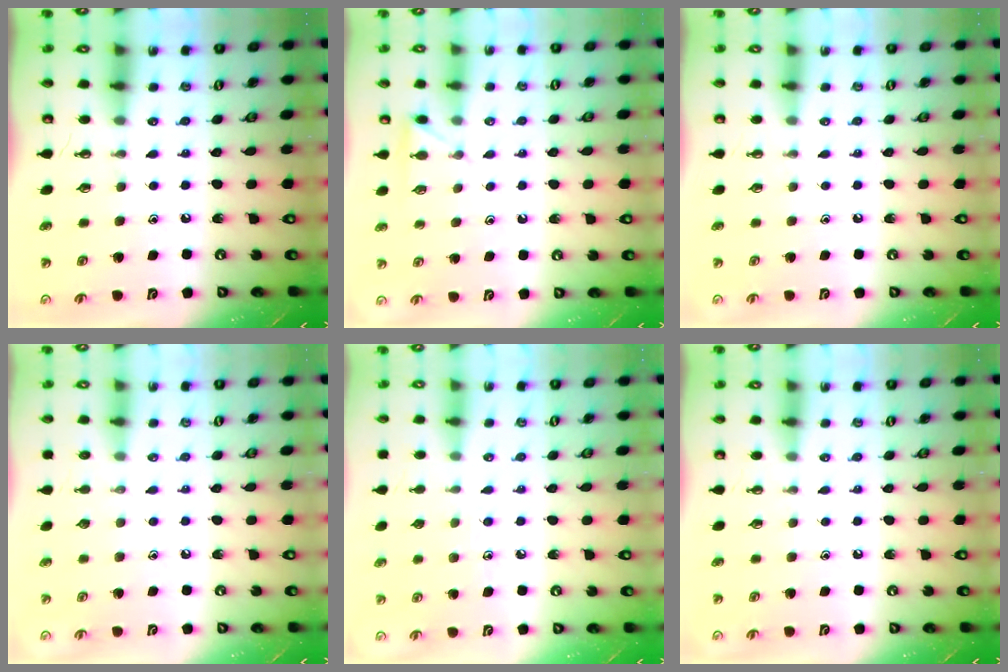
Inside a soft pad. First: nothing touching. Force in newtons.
{"total": 3.9, "press": 3.9, "slide": 0.4}
{"total": 0.0}
{"total": 0.0}
{"total": 6.6, "press": 6.6, "slide": 0.6}
{"total": 0.0}